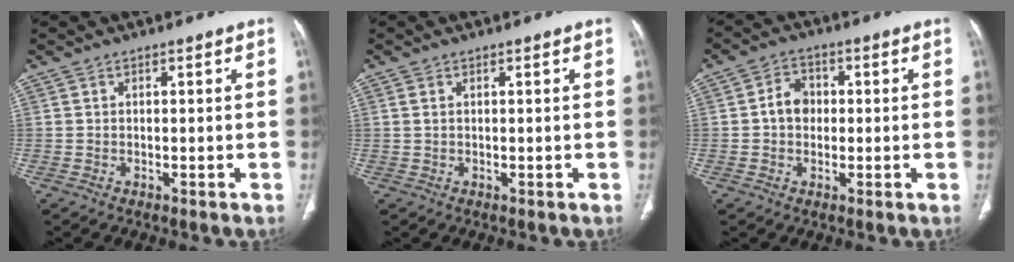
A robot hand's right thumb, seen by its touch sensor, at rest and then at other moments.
{"total": 0.8, "force": [0.3, 0.3, 0.7], "torque": [-0.020, 0.009, 0.012]}
{"total": 5.0, "force": [0.0, 4.1, 2.9], "torque": [-0.033, 0.014, -0.007]}